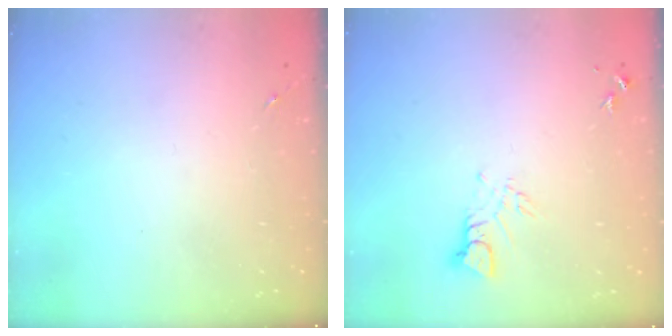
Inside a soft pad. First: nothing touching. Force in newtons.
{"total": 3.7, "press": 3.7, "slide": 0.4}